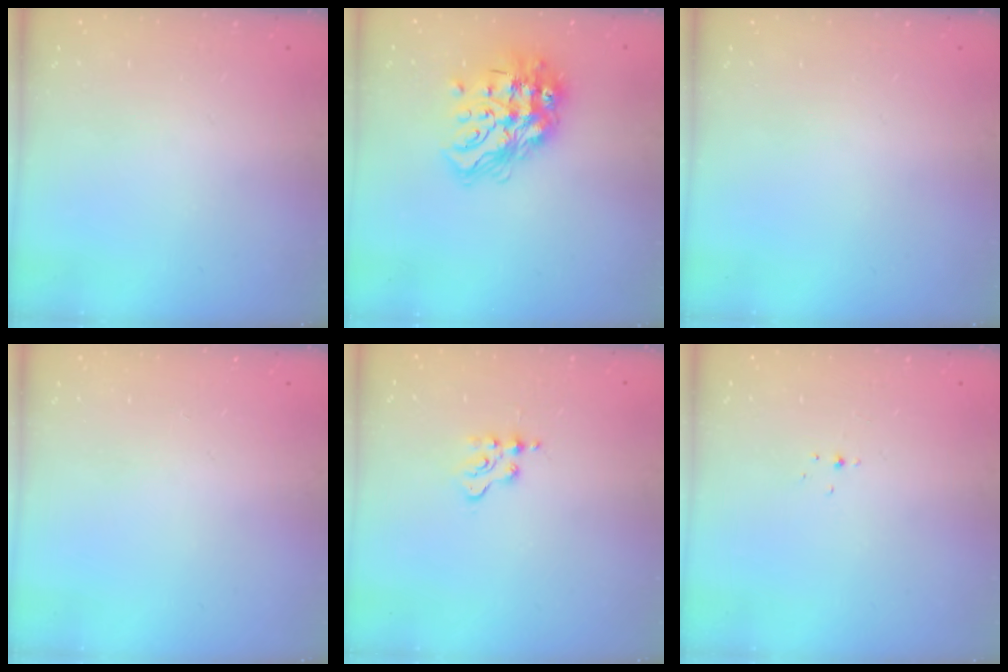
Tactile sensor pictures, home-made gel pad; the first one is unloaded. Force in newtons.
{"total": 18.0, "press": 18.0, "slide": 1.8}
{"total": 0.0}
{"total": 0.6, "press": 0.5, "slide": 0.2}
{"total": 2.6, "press": 2.6, "slide": 0.4}
{"total": 3.2, "press": 3.1, "slide": 0.9}